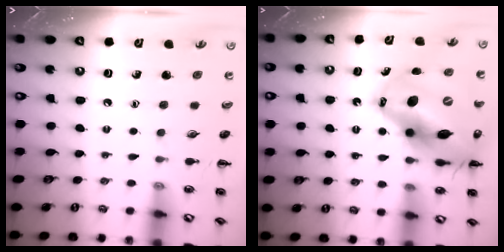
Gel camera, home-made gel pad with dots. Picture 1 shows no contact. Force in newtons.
{"total": 19.8, "press": 18.9, "slide": 5.6}